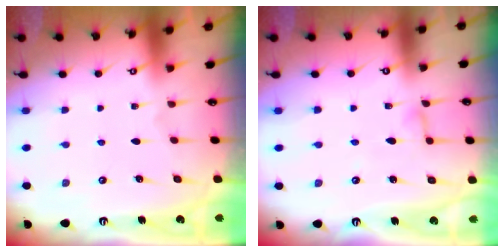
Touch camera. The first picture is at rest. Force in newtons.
{"total": 3.6, "press": 3.6, "slide": 0.3}